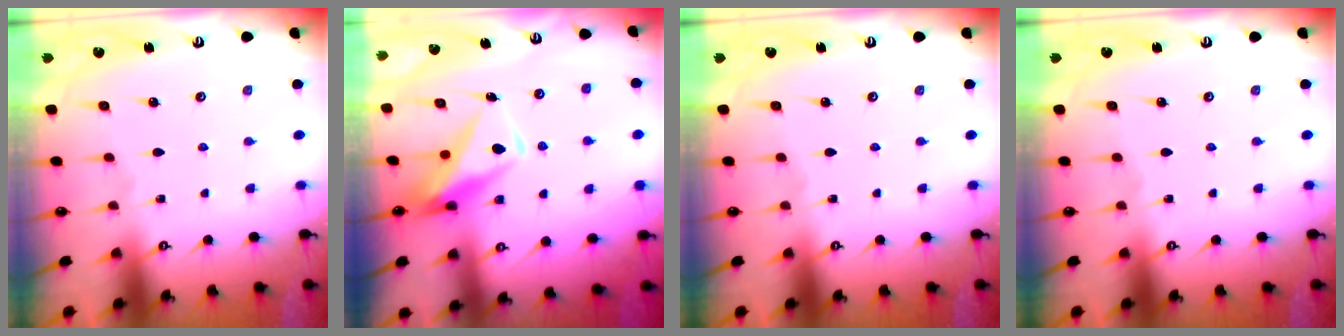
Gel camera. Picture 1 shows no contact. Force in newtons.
{"total": 8.9, "press": 8.9, "slide": 0.9}
{"total": 0.0}
{"total": 0.0}